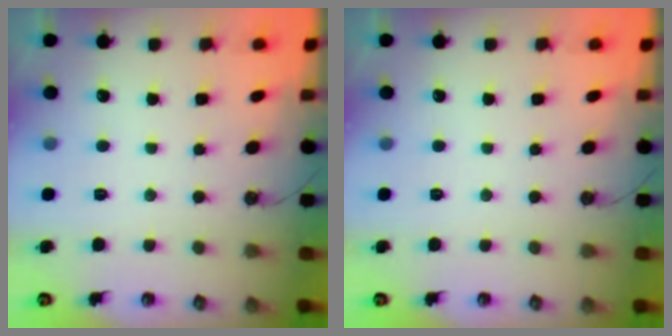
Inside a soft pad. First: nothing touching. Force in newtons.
{"total": 0.0}